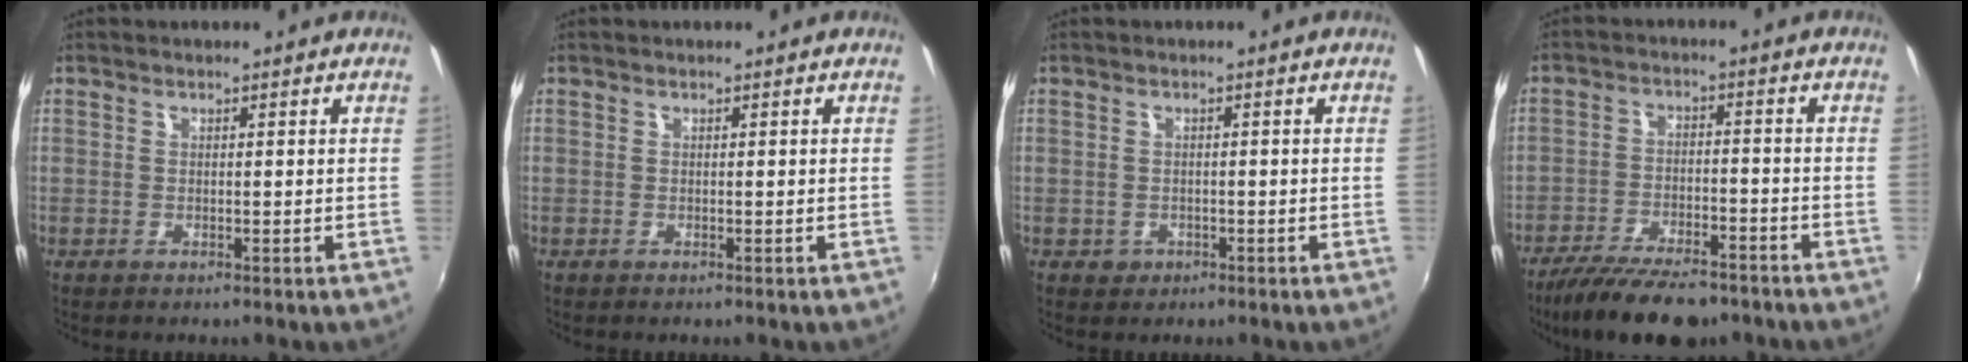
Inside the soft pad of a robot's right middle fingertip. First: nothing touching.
{"total": 0.0}
{"total": 1.8, "force": [-0.6, 1.6, 0.4], "torque": [-0.010, -0.002, -0.007]}
{"total": 14.3, "force": [-11.5, 4.5, 7.2], "torque": [-0.154, -0.026, -0.184]}